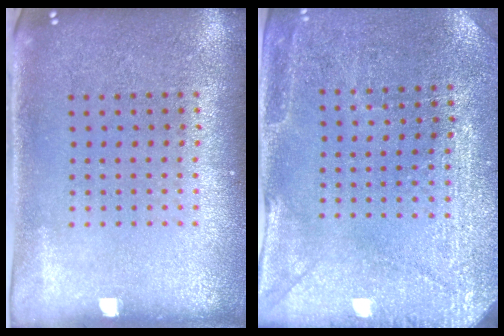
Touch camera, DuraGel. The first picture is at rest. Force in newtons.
{"total": 2.9, "press": 2.8, "slide": 0.6}